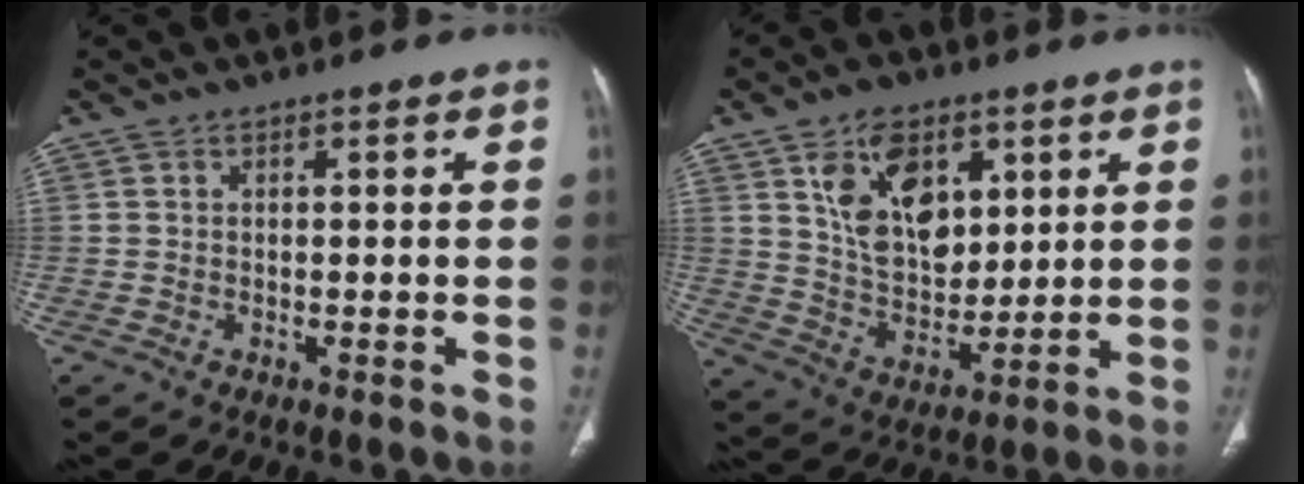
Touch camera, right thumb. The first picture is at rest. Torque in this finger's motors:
{"motor_torque": [1.54, 1.85, 0.39, 0.61, 0.12]}